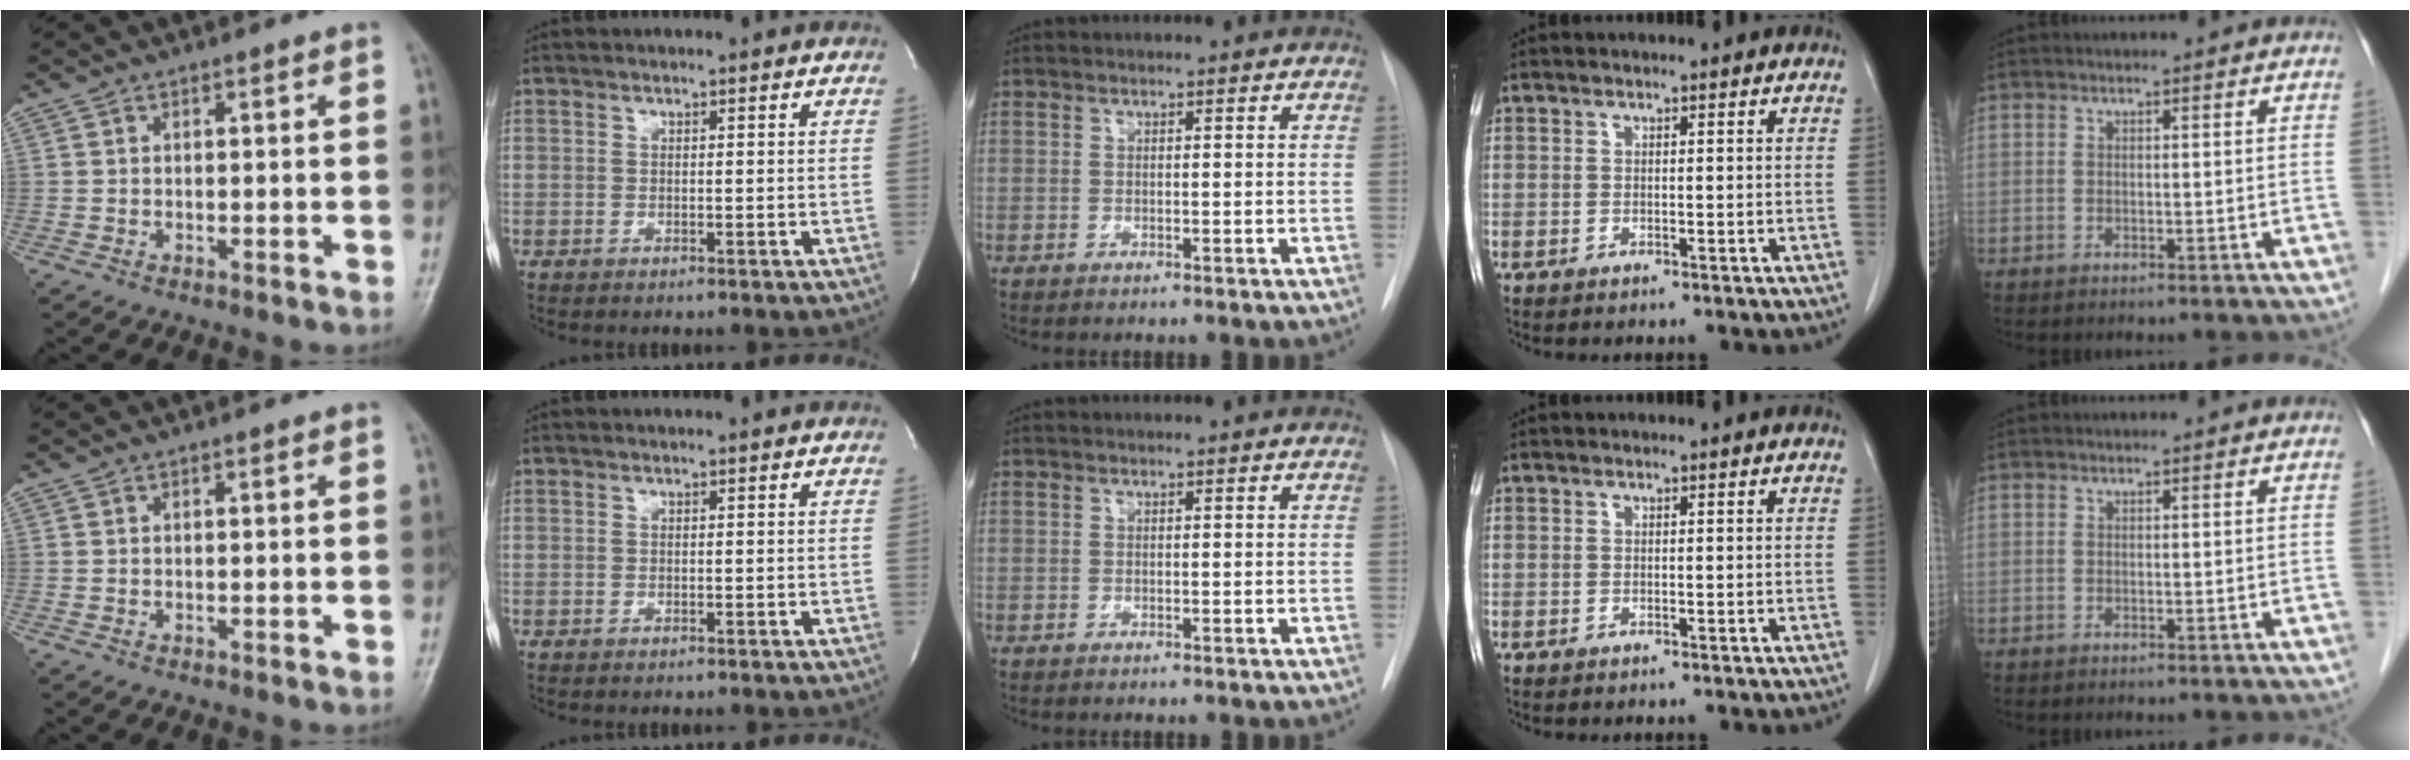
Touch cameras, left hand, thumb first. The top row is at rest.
{}